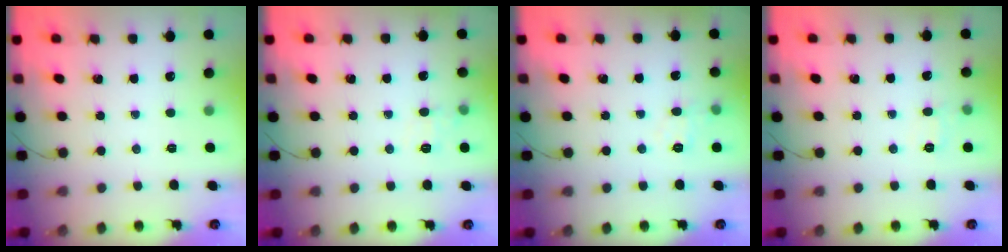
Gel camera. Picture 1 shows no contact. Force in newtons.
{"total": 6.3, "press": 6.0, "slide": 1.9}
{"total": 7.6, "press": 7.5, "slide": 1.6}
{"total": 6.7, "press": 6.5, "slide": 1.7}